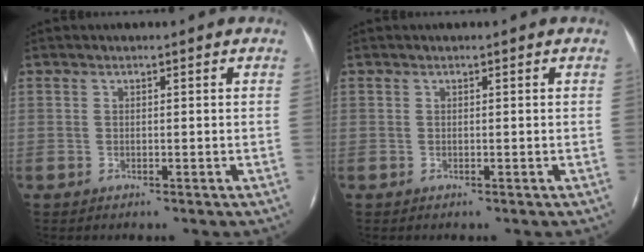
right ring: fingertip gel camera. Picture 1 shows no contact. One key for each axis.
{"total": 0.0}